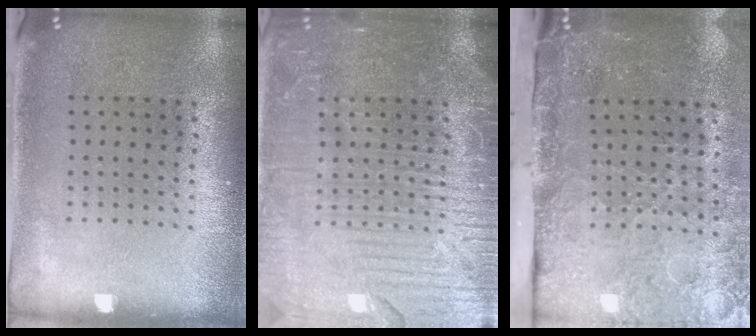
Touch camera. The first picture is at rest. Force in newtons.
{"total": 7.2, "press": 7.2, "slide": 0.9}
{"total": 5.1, "press": 4.2, "slide": 3.0}